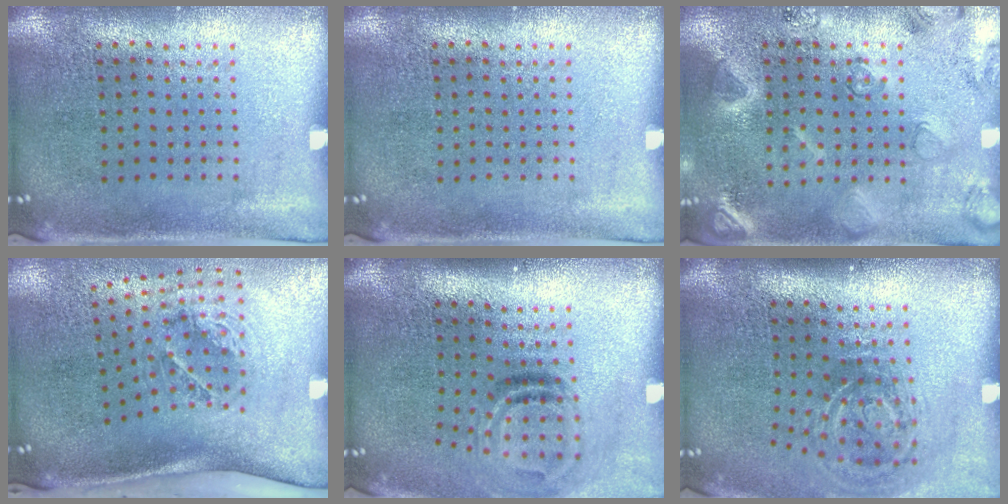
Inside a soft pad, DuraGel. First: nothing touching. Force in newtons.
{"total": 0.0}
{"total": 2.3, "press": 2.3, "slide": 0.1}
{"total": 1.8, "press": 1.2, "slide": 1.3}
{"total": 2.0, "press": 1.1, "slide": 1.6}
{"total": 2.0, "press": 1.3, "slide": 1.6}